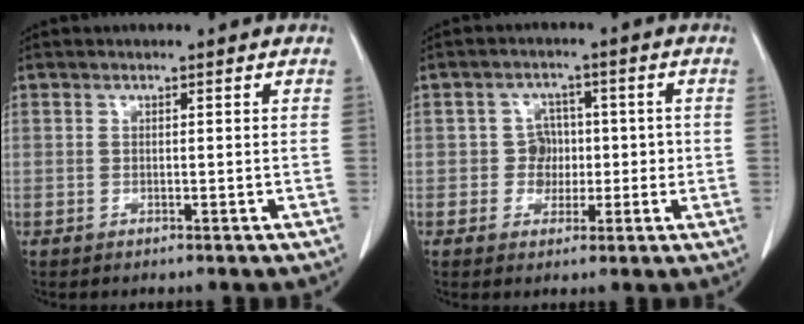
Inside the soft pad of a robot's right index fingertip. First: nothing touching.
{"total": 4.2, "force": [-0.2, 4.1, 1.0], "torque": [0.002, 0.017, -0.002]}